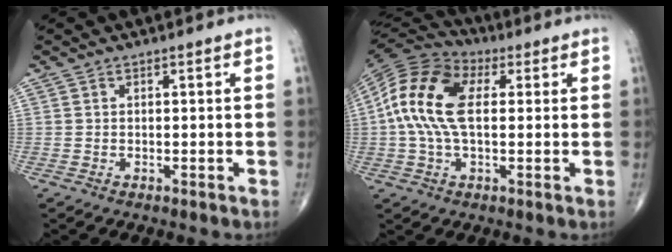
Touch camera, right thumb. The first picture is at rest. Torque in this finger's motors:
{"motor_torque": [2.09, 2.10, 0.31, -0.20, 0.16]}